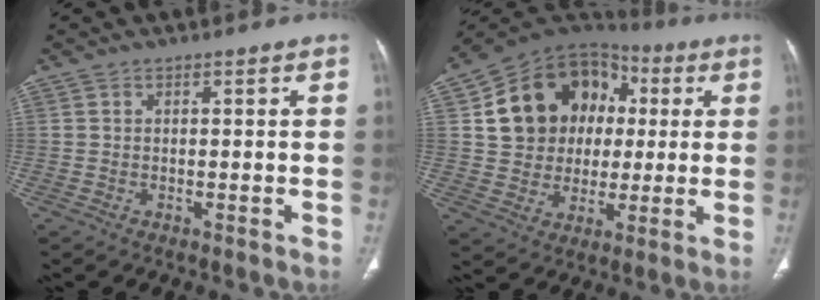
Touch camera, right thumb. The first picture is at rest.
{"total": 19.4, "force": [3.5, 16.0, 10.2], "torque": [-0.131, 0.031, 0.064]}